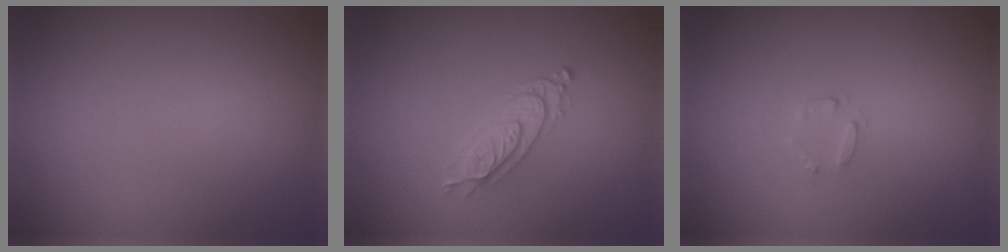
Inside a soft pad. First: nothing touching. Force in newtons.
{"total": 2.5, "press": 2.1, "slide": 1.4}
{"total": 0.7, "press": 0.4, "slide": 0.6}